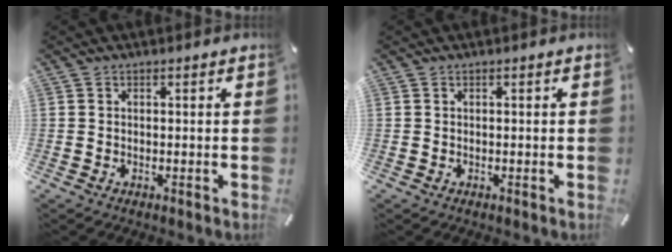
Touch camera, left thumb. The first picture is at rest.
{"total": 0.0}